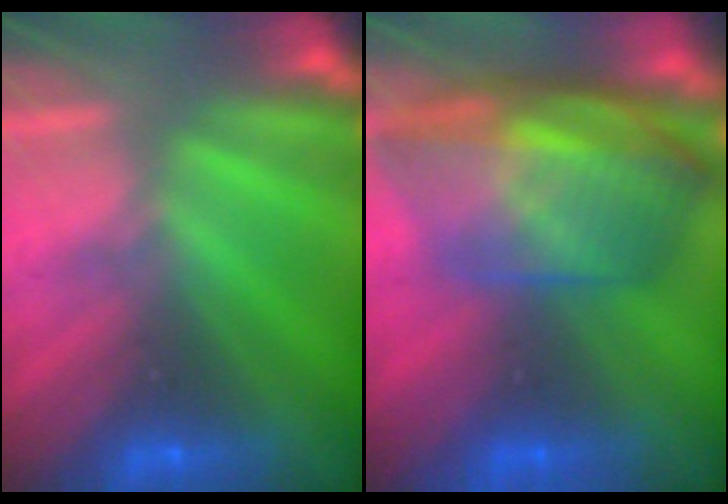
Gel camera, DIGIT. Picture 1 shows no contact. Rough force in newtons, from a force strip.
{"total": 8.8}